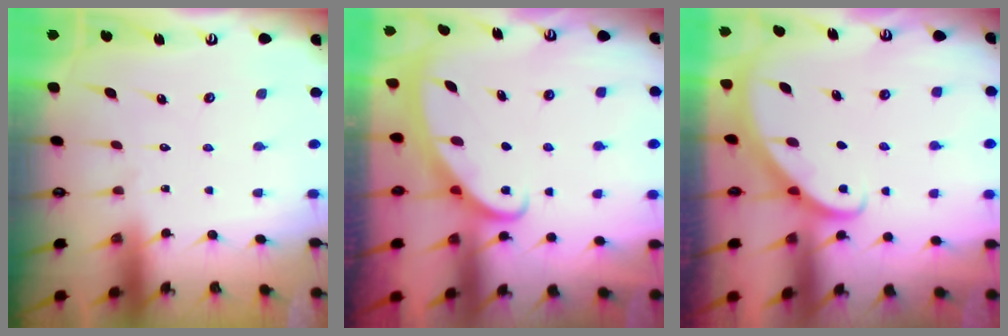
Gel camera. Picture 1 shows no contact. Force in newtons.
{"total": 2.4, "press": 2.4, "slide": 0.4}
{"total": 2.8, "press": 2.8, "slide": 0.2}